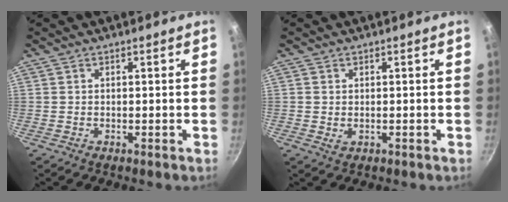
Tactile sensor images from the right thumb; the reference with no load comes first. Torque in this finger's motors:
{"motor_torque": [-0.34, 0.11, 0.01, 0.61, 0.00]}